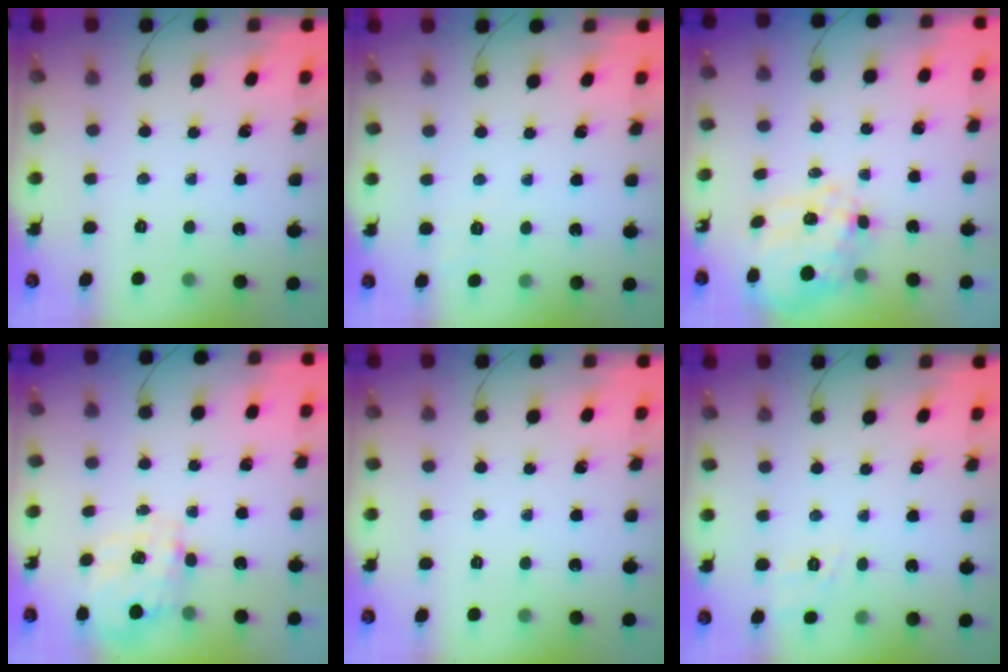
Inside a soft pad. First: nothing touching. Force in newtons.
{"total": 1.8, "press": 0.1, "slide": 1.8}
{"total": 11.0, "press": 10.8, "slide": 2.0}
{"total": 3.4, "press": 3.3, "slide": 1.0}
{"total": 0.0}
{"total": 8.4, "press": 8.2, "slide": 2.0}